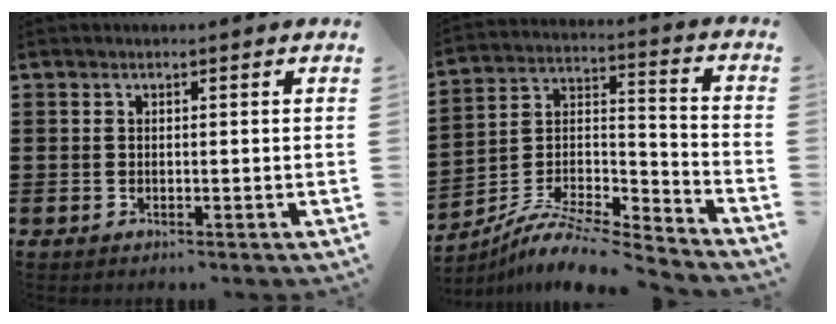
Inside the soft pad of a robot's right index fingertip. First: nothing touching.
{"total": 8.7, "force": [-7.8, 1.9, 3.2], "torque": [-0.065, 0.011, -0.158]}